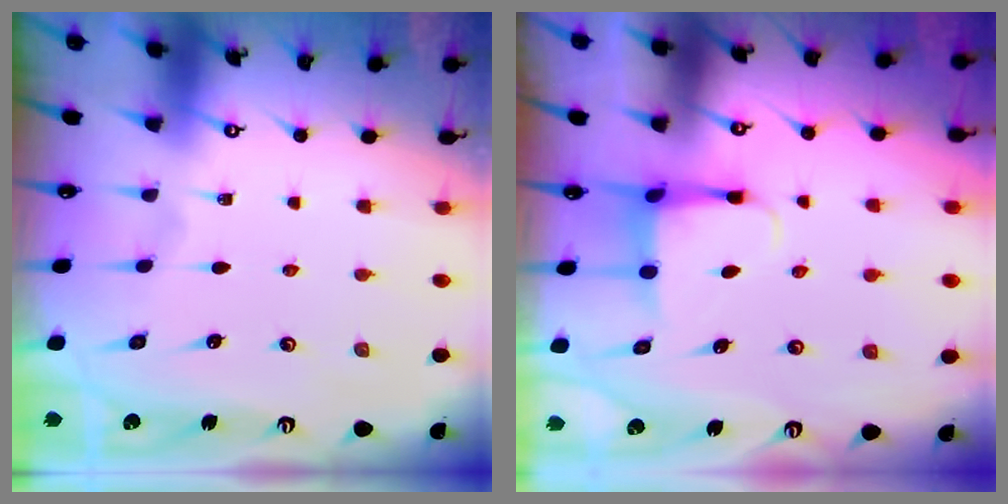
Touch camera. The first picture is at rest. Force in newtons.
{"total": 4.3, "press": 4.3, "slide": 0.5}